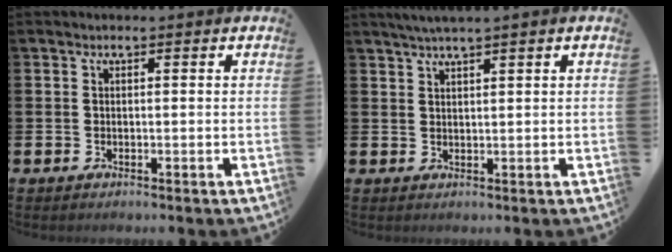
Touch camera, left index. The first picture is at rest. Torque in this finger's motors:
{"motor_torque": [0.11, -0.66, 0.41, 0.17]}